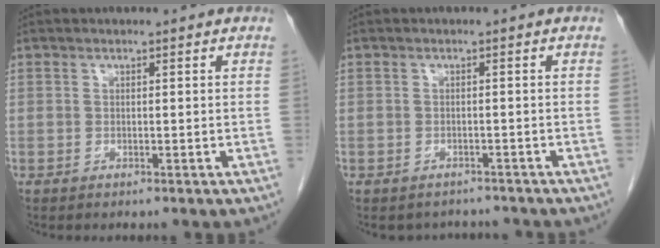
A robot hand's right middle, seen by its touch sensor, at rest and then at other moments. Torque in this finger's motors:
{"motor_torque": [-0.18, 0.19, 0.00, 0.00]}